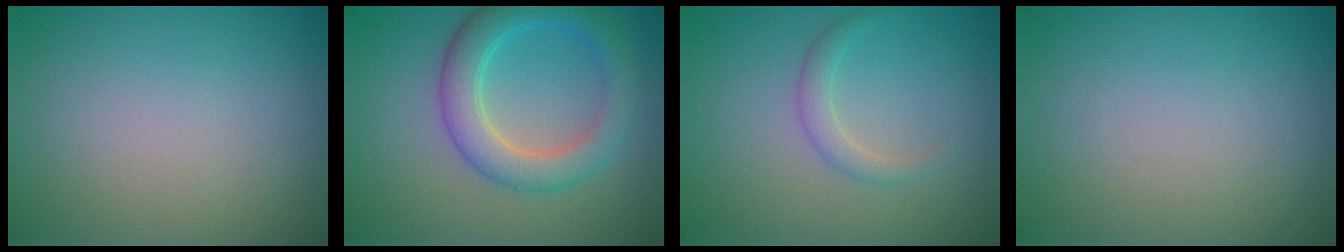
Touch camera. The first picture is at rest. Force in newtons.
{"total": 4.7, "press": 4.7, "slide": 0.4}
{"total": 1.4, "press": 1.4, "slide": 0.1}
{"total": 0.0}